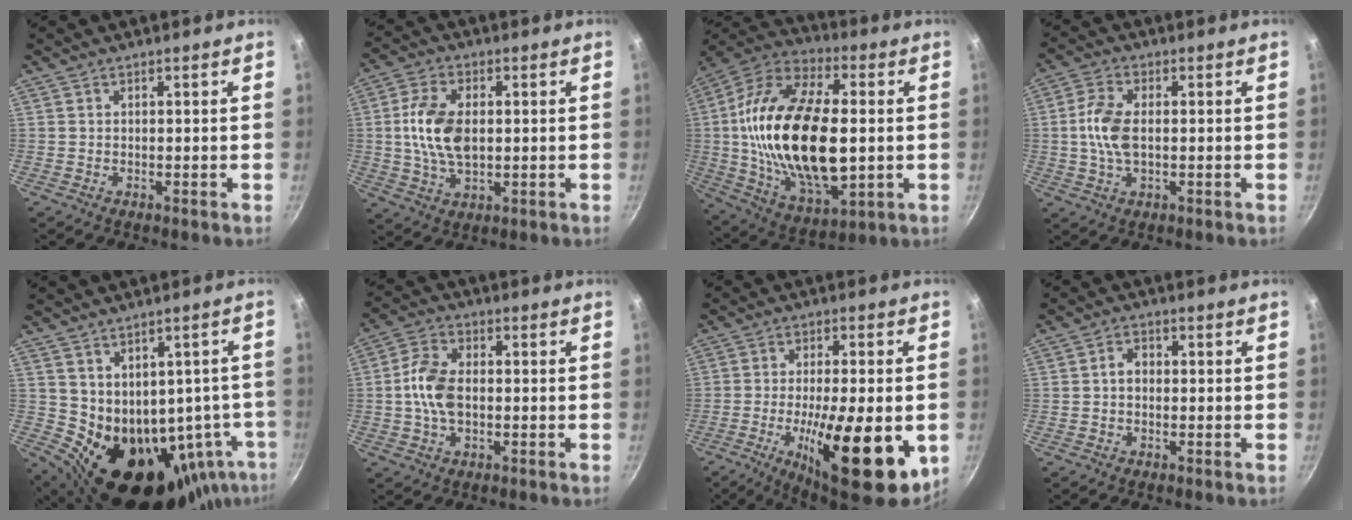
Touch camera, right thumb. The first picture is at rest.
{"total": 11.0, "force": [0.6, 6.4, 8.9], "torque": [-0.164, 0.009, 0.009]}
{"total": 29.2, "force": [0.4, 14.9, 25.0], "torque": [-0.465, 0.012, 0.004]}
{"total": 7.5, "force": [0.0, 4.0, 6.3], "torque": [-0.130, 0.011, -0.005]}
{"total": 17.9, "force": [-1.9, 13.4, 11.7], "torque": [-0.108, 0.008, 0.012]}
{"total": 8.5, "force": [-0.6, 5.2, 6.7], "torque": [-0.126, 0.023, -0.020]}
{"total": 19.7, "force": [-5.5, 6.1, 17.9], "torque": [-0.263, 0.002, -0.079]}
{"total": 2.5, "force": [-0.3, 1.8, 1.6], "torque": [-0.020, 0.011, -0.008]}